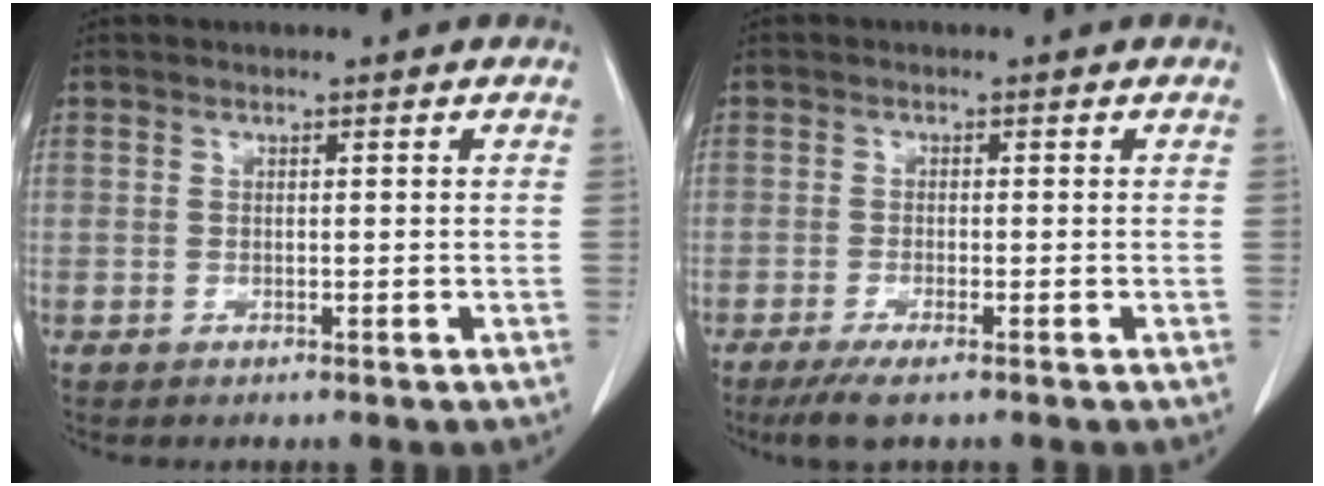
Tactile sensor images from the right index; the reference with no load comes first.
{"total": 4.0, "force": [-2.6, 0.5, 2.9], "torque": [-0.054, -0.011, -0.045]}